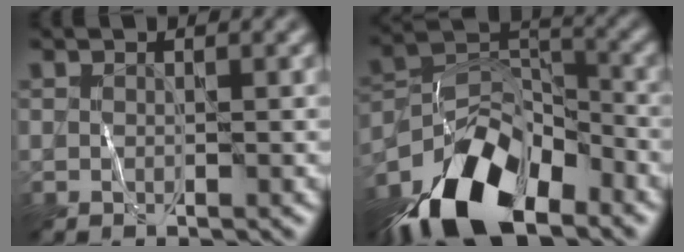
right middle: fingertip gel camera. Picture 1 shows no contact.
{"total": 11.4, "force": [-7.9, 5.0, 6.5], "torque": [-0.112, 0.006, -0.153]}